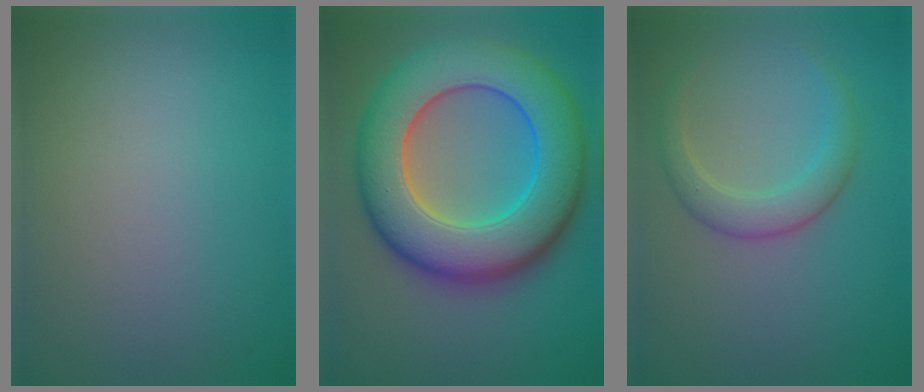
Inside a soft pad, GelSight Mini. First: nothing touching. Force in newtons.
{"total": 12.7, "press": 12.7, "slide": 0.2}
{"total": 2.9, "press": 2.9, "slide": 0.3}